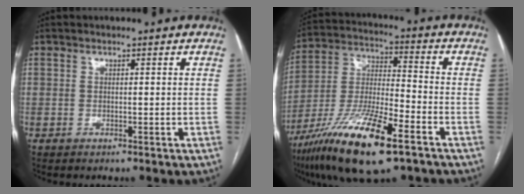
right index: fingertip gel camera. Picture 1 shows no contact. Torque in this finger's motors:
{"motor_torque": [1.16, -0.98, 0.82, 0.21]}